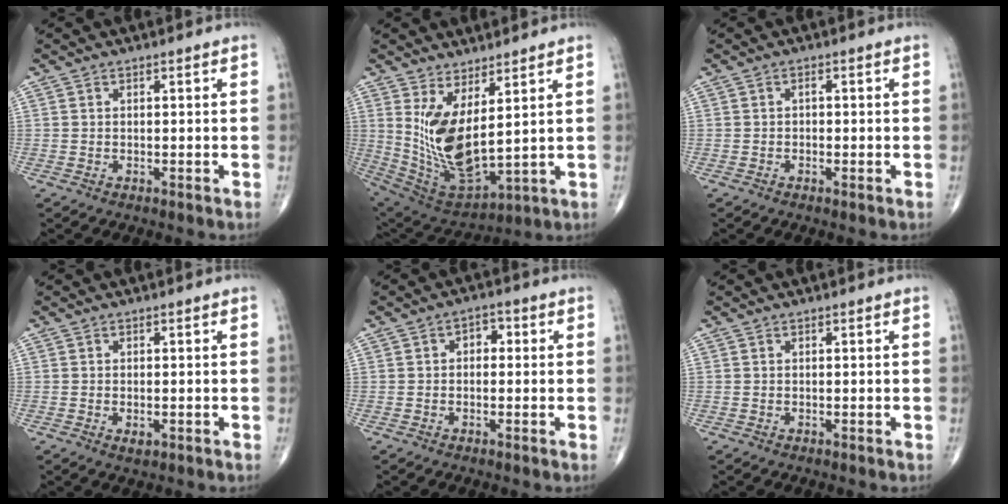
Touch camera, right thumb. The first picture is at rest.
{"total": 13.9, "force": [3.7, 5.5, 12.3], "torque": [-0.238, -0.044, 0.097]}
{"total": 1.0, "force": [-0.1, 0.6, 0.8], "torque": [-0.008, 0.001, -0.005]}
{"total": 1.7, "force": [-0.5, 0.9, 1.3], "torque": [-0.020, -0.001, -0.004]}
{"total": 3.1, "force": [0.3, 2.1, 2.2], "torque": [-0.017, 0.012, -0.003]}
{"total": 0.0}